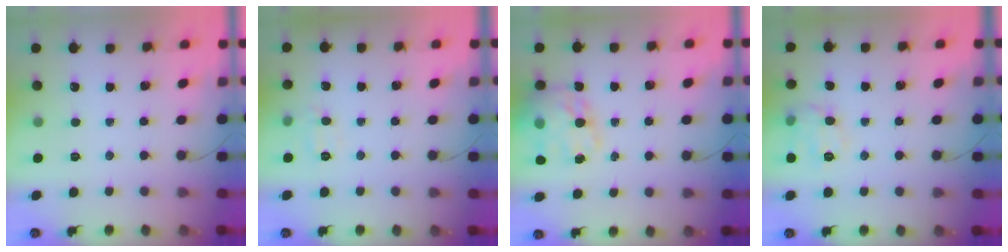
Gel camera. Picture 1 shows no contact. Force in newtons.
{"total": 6.7, "press": 6.5, "slide": 1.4}
{"total": 19.2, "press": 18.7, "slide": 4.5}
{"total": 10.0, "press": 9.9, "slide": 1.2}